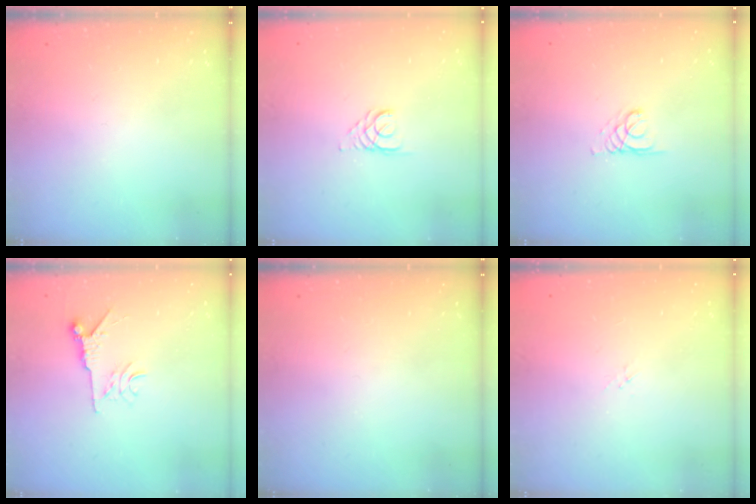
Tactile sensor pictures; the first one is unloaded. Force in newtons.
{"total": 2.6, "press": 2.6, "slide": 0.2}
{"total": 2.1, "press": 2.1, "slide": 0.2}
{"total": 6.3, "press": 6.2, "slide": 0.9}
{"total": 0.0}
{"total": 1.7, "press": 1.6, "slide": 0.2}